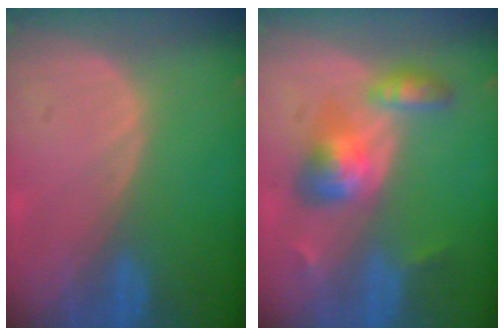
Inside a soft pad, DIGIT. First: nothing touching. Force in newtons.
{"total": 6.0, "press": 6.0, "slide": 0.5}